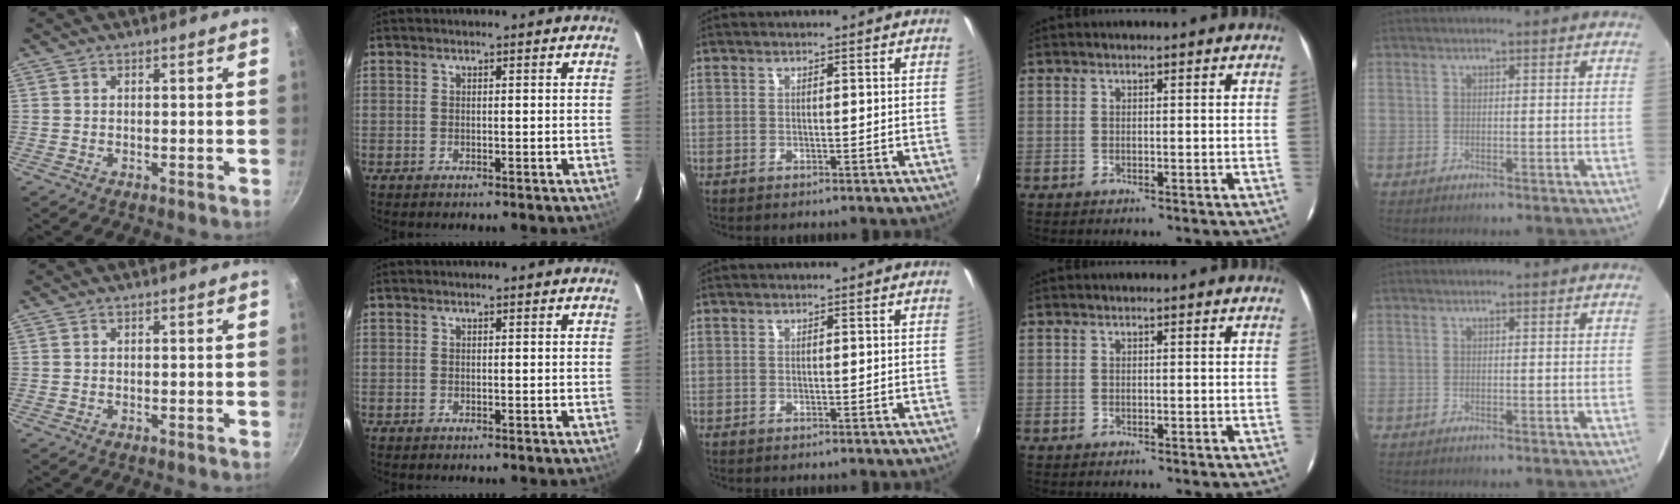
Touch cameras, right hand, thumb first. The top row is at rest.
{}